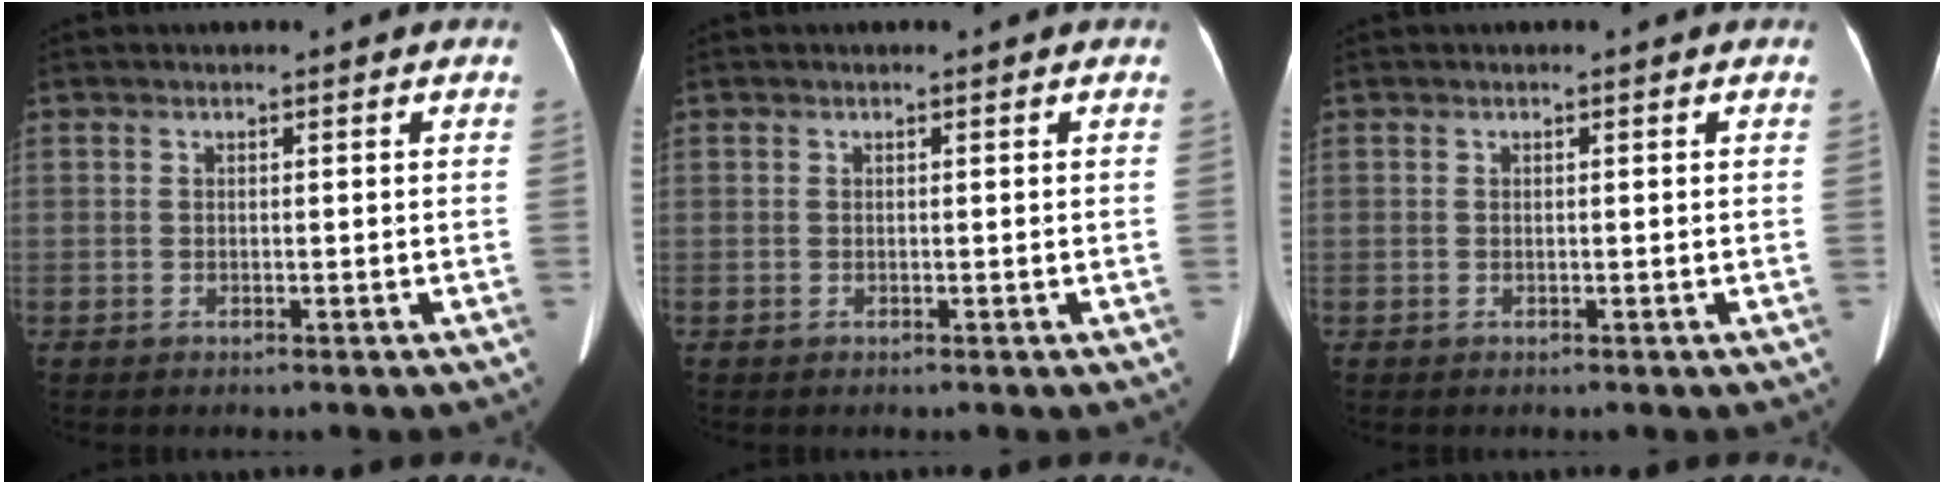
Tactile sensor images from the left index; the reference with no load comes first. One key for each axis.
{"total": 0.0}
{"total": 0.0}